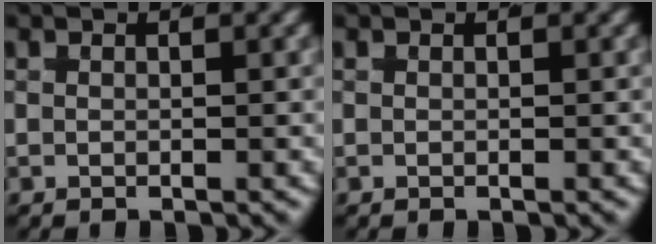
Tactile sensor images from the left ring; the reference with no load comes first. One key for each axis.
{"total": 0.0}